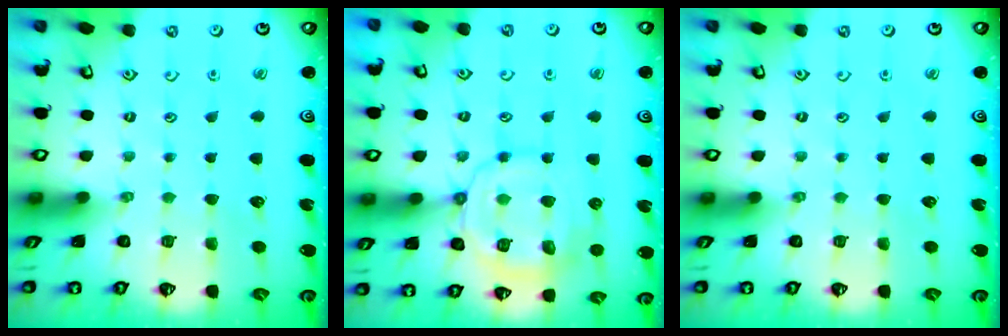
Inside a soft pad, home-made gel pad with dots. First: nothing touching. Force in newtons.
{"total": 13.7, "press": 13.7, "slide": 1.1}
{"total": 0.0}